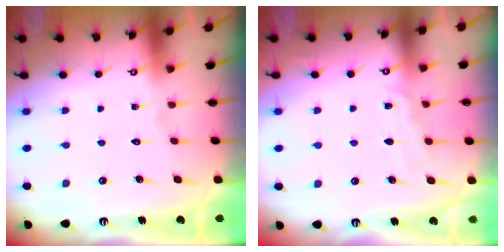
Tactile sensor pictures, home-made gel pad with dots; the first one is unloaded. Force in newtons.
{"total": 5.8, "press": 5.8, "slide": 0.7}